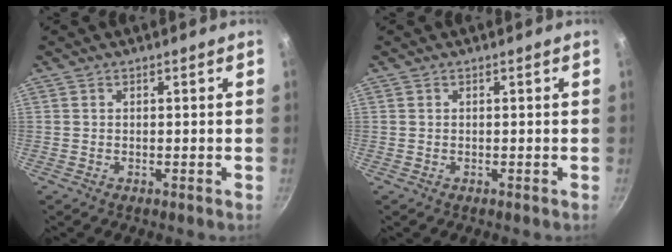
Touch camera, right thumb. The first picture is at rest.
{"total": 0.0}